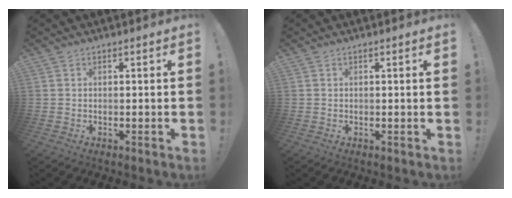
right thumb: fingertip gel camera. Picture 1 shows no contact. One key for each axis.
{"total": 0.8, "fx": 0.3, "fy": -0.3, "fz": 0.6, "tx": -0.007, "ty": -0.002, "tz": 0.003}